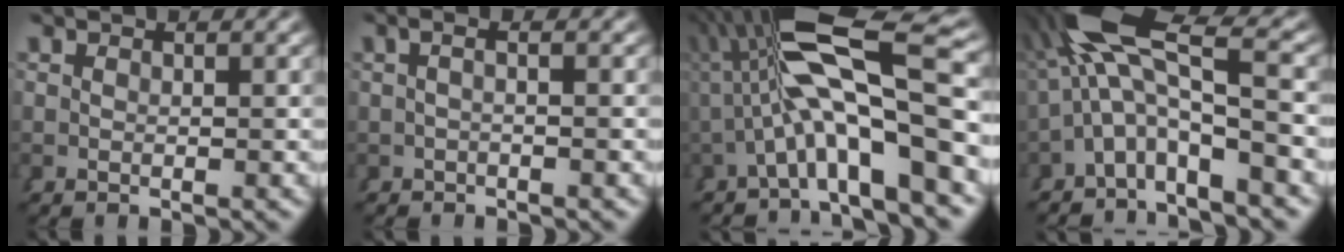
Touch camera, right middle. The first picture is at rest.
{"total": 1.5, "force": [0.1, -0.2, 1.5], "torque": [-0.012, 0.016, -0.006]}
{"total": 10.1, "force": [2.2, 2.9, 9.4], "torque": [-0.133, 0.014, 0.037]}
{"total": 7.7, "force": [1.3, 3.4, 6.8], "torque": [-0.138, -0.007, 0.026]}